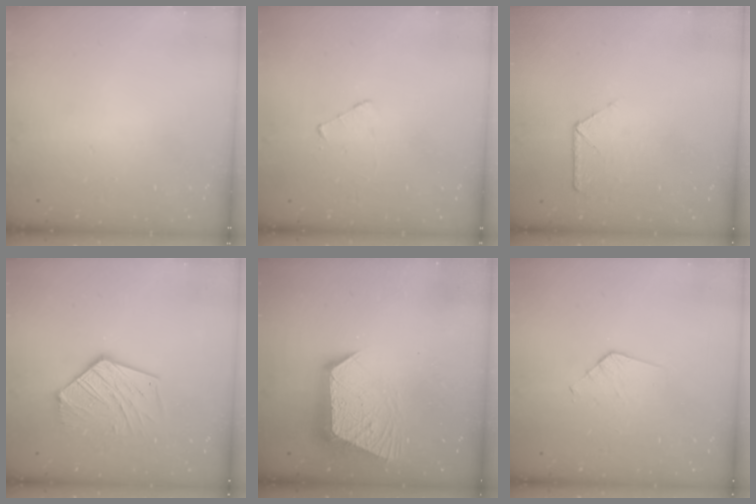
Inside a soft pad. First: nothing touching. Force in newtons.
{"total": 2.6, "press": 2.6, "slide": 0.3}
{"total": 7.8, "press": 7.7, "slide": 0.6}
{"total": 13.8, "press": 13.7, "slide": 1.6}
{"total": 12.3, "press": 12.2, "slide": 1.0}
{"total": 3.6, "press": 3.6, "slide": 0.3}